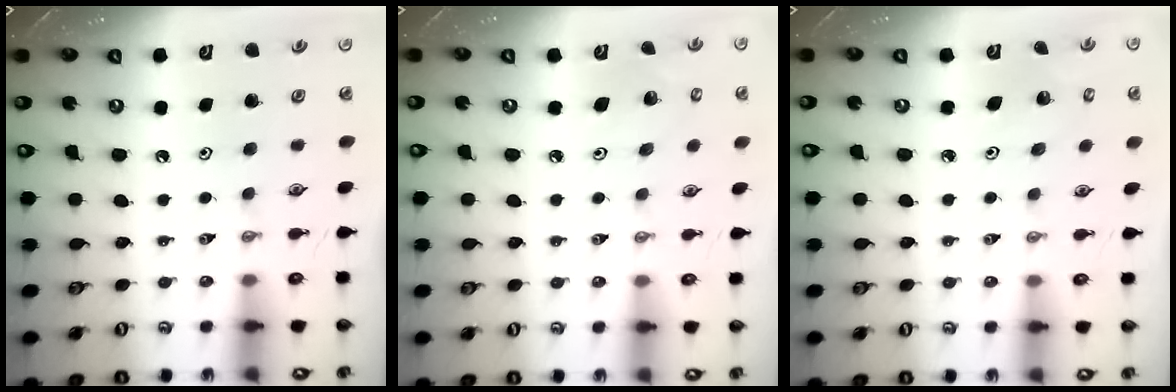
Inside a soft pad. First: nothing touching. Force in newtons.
{"total": 5.5, "press": 5.2, "slide": 1.5}
{"total": 2.3, "press": 2.3, "slide": 0.2}